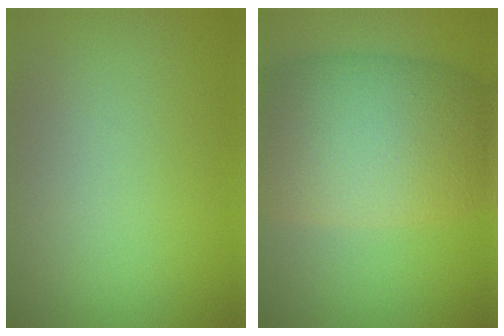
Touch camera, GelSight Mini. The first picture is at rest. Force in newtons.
{"total": 11.3, "press": 11.3, "slide": 0.5}